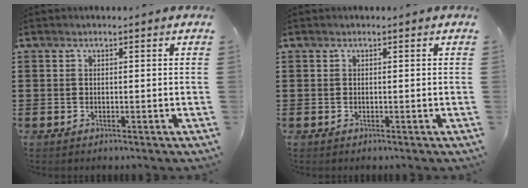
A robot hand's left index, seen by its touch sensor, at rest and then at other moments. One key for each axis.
{"total": 0.0}